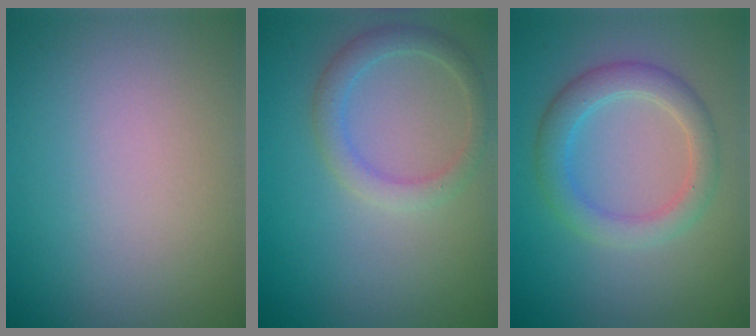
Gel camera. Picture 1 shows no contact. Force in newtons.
{"total": 2.5, "press": 2.5, "slide": 0.1}
{"total": 3.5, "press": 3.5, "slide": 0.1}